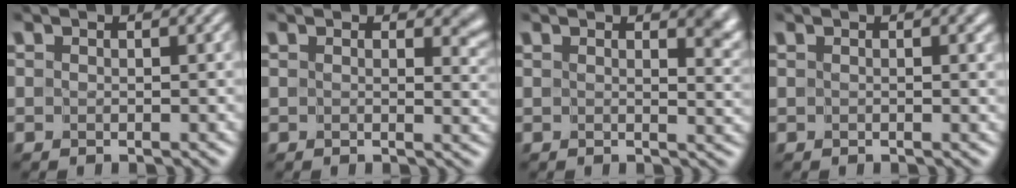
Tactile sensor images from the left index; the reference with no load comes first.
{"total": 3.4, "force": [1.4, 2.0, 2.4], "torque": [-0.025, -0.009, 0.018]}
{"total": 4.3, "force": [2.1, 2.1, 3.2], "torque": [-0.032, -0.007, 0.028]}
{"total": 2.0, "force": [0.8, 1.0, 1.5], "torque": [-0.015, 0.001, 0.013]}